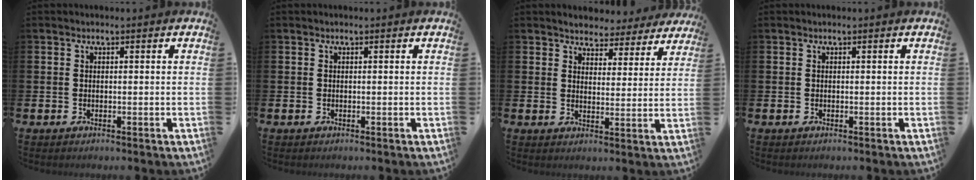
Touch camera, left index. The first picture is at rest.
{"total": 0.0}
{"total": 3.9, "force": [3.7, 1.2, -0.3], "torque": [-0.013, -0.028, 0.062]}
{"total": 0.0}